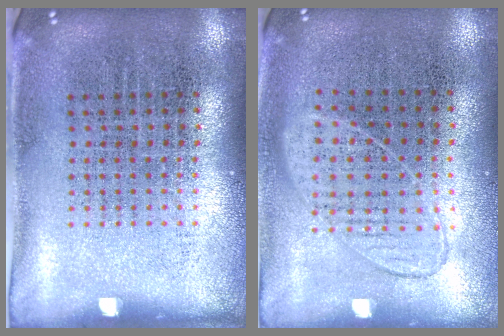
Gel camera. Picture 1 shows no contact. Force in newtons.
{"total": 0.9, "press": 0.8, "slide": 0.3}